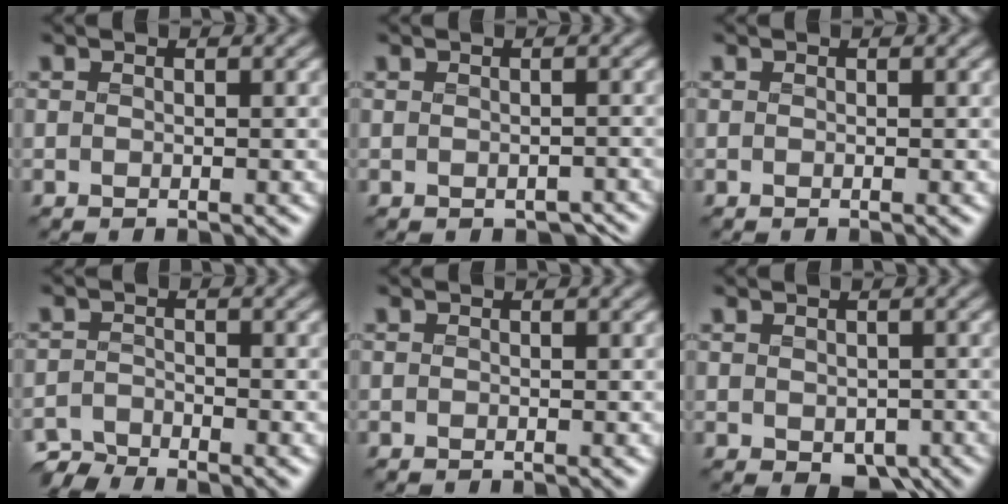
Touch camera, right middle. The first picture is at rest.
{"total": 2.1, "force": [-1.3, 1.2, 1.1], "torque": [-0.009, -0.015, -0.008]}
{"total": 0.0}
{"total": 3.1, "force": [-3.0, 0.3, 0.1], "torque": [-0.006, -0.006, -0.066]}
{"total": 0.0}
{"total": 3.3, "force": [-1.1, 2.1, 2.3], "torque": [-0.034, -0.021, -0.006]}